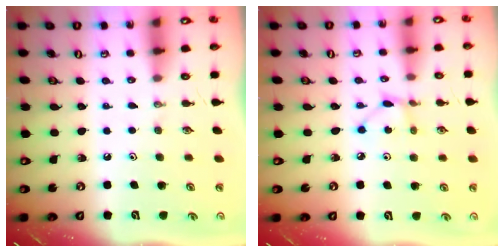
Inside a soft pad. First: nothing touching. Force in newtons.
{"total": 4.2, "press": 4.2, "slide": 0.3}